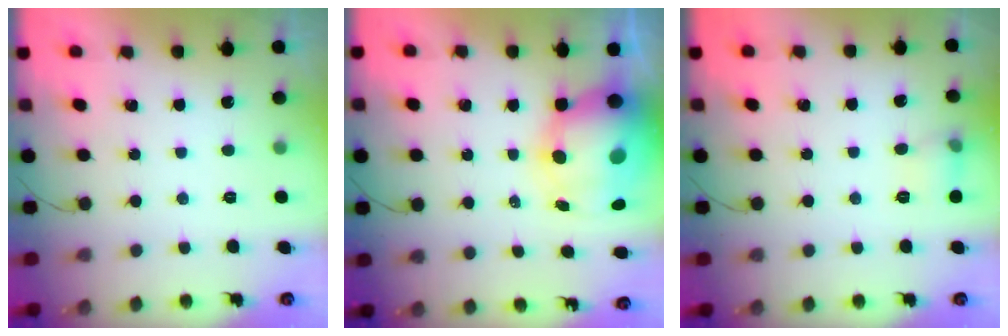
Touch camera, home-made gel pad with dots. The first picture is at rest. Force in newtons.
{"total": 13.7, "press": 13.3, "slide": 3.3}
{"total": 7.5, "press": 7.3, "slide": 1.8}